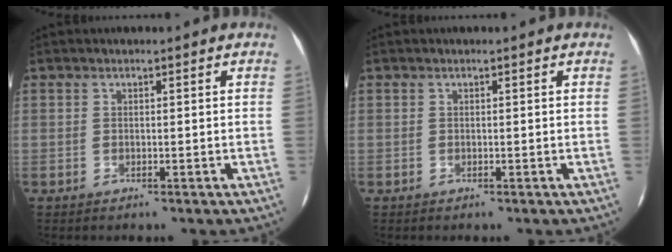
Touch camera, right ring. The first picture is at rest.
{"total": 0.0}